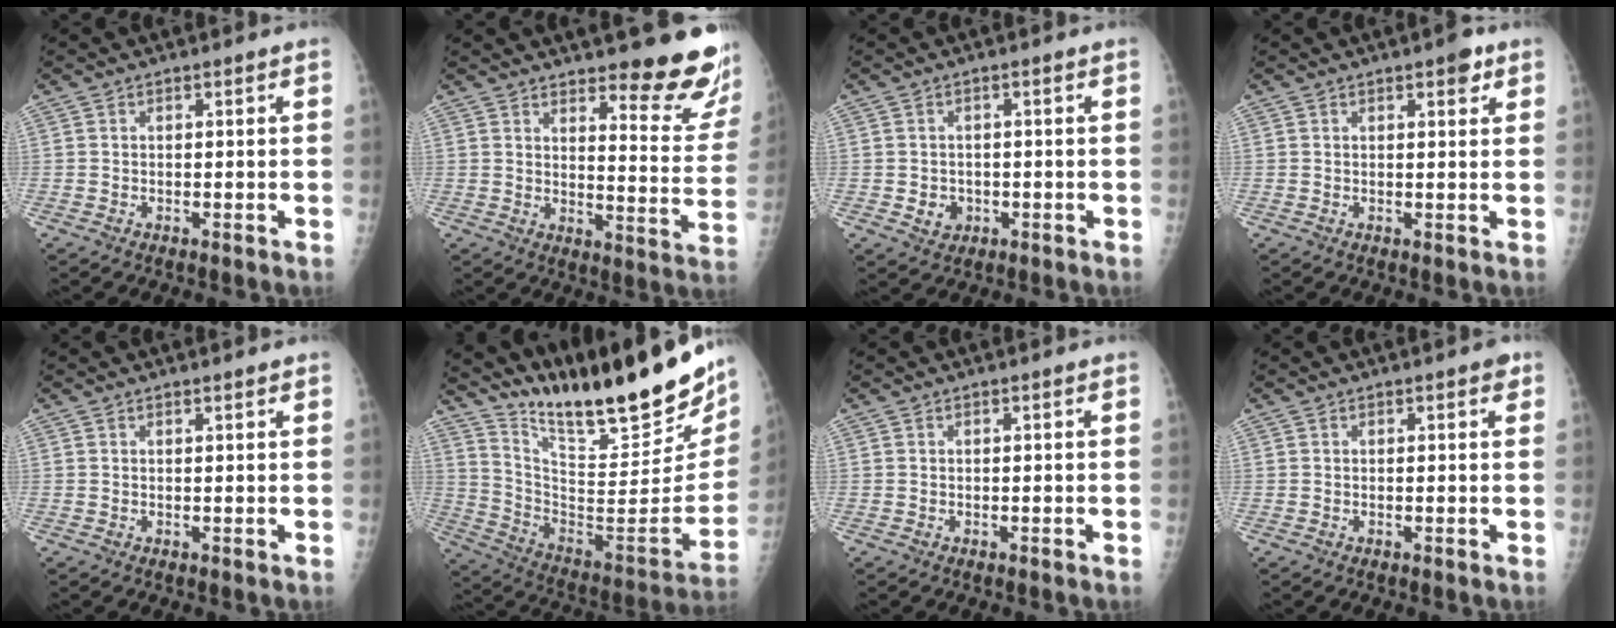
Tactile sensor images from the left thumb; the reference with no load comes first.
{"total": 15.2, "force": [11.6, 3.4, 9.3], "torque": [-0.079, -0.097, 0.145]}
{"total": 3.1, "force": [-0.6, 2.7, 1.2], "torque": [-0.005, 0.003, -0.001]}
{"total": 3.0, "force": [1.8, 1.2, 2.1], "torque": [-0.017, -0.005, 0.018]}
{"total": 0.8, "force": [0.7, 0.1, 0.4], "torque": [-0.005, -0.003, 0.010]}
{"total": 30.3, "force": [23.0, 5.8, 18.8], "torque": [-0.271, -0.121, 0.354]}
{"total": 0.0}
{"total": 1.4, "force": [0.7, 0.6, 1.0], "torque": [-0.006, 0.001, 0.006]}